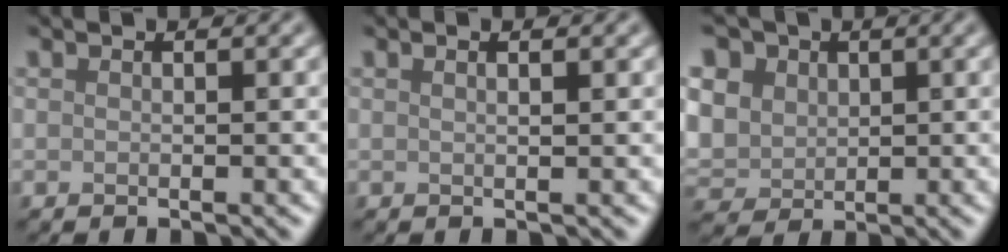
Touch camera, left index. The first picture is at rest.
{"total": 1.7, "force": [0.9, 0.7, 1.3], "torque": [-0.004, -0.002, -0.001]}
{"total": 10.8, "force": [4.3, 8.3, 5.3], "torque": [-0.117, 0.029, 0.055]}